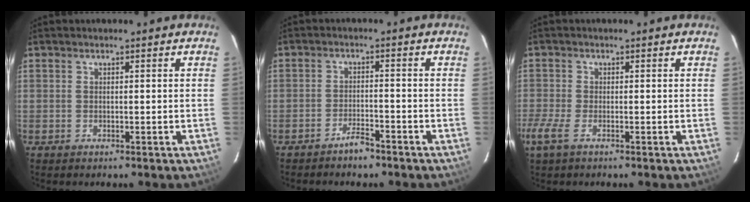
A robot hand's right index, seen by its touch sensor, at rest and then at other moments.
{"total": 3.1, "force": [-2.7, 0.6, 1.3], "torque": [-0.036, 0.004, -0.044]}
{"total": 4.0, "force": [-2.2, 1.2, 3.1], "torque": [-0.075, -0.013, -0.043]}